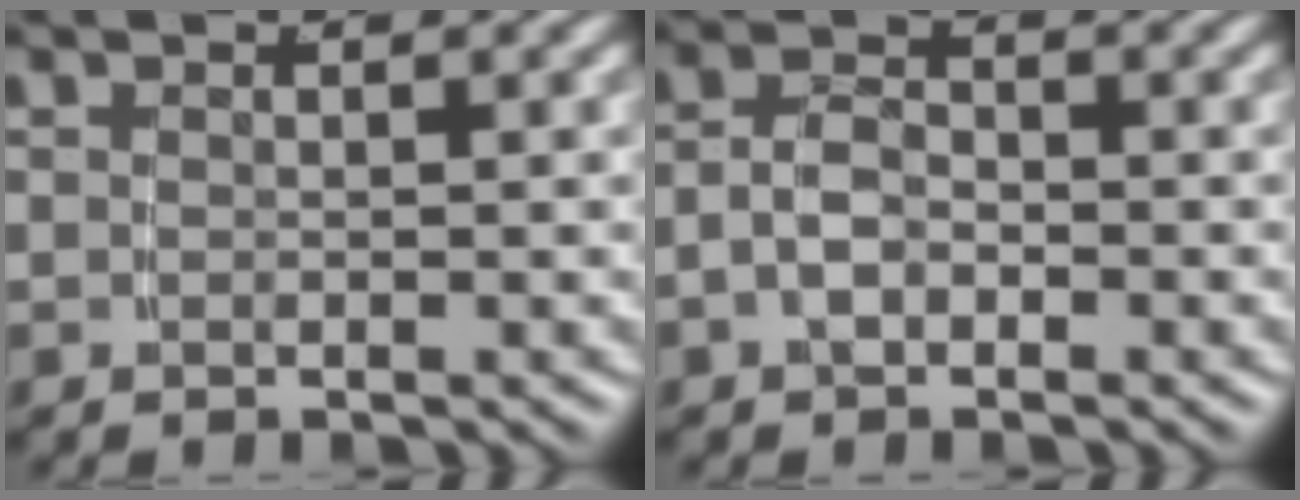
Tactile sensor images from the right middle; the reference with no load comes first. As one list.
[{"total": 3.0, "force": [-1.2, 2.0, 1.8], "torque": [-0.046, -0.010, -0.018]}]